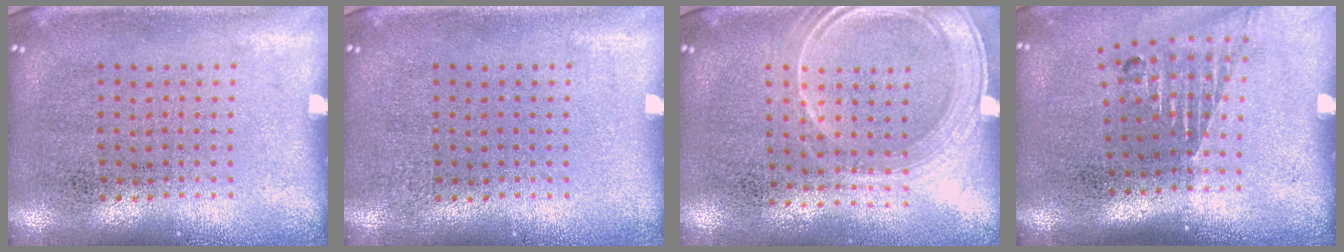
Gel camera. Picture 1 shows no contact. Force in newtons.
{"total": 0.0}
{"total": 1.6, "press": 1.4, "slide": 0.8}
{"total": 1.5, "press": 1.2, "slide": 0.9}